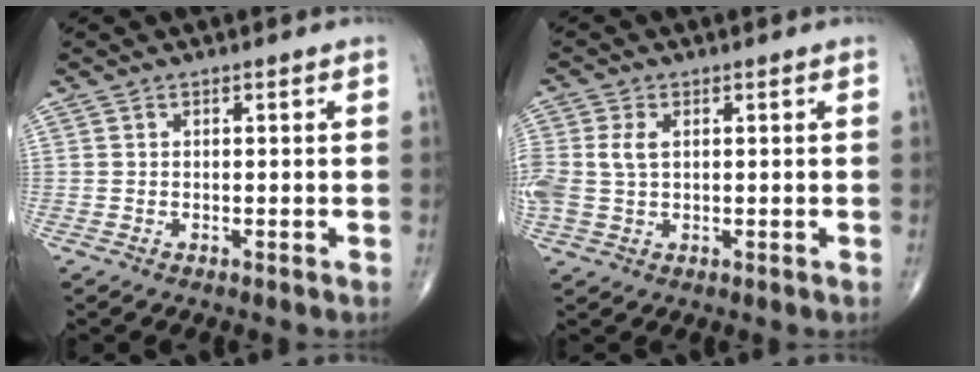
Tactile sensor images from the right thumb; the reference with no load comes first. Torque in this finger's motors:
{"motor_torque": [0.53, 0.48, 0.57, 0.12, 0.17]}